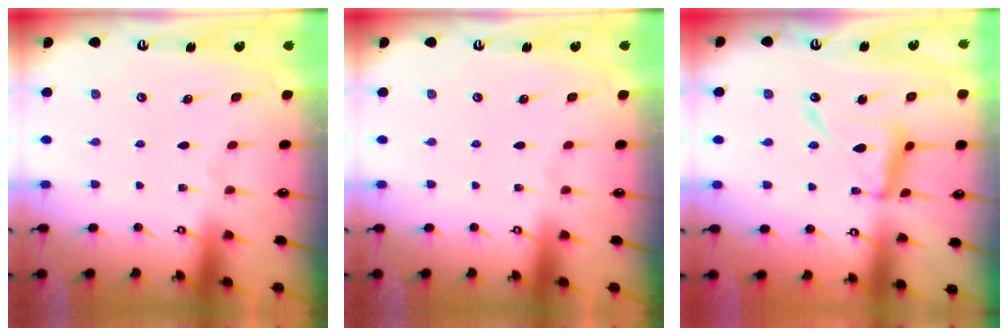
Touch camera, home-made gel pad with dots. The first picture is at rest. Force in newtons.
{"total": 0.0}
{"total": 13.5, "press": 13.5, "slide": 1.1}